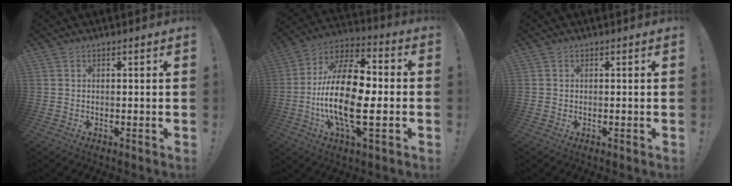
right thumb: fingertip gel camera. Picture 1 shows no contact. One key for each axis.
{"total": 23.6, "fx": -3.5, "fy": 10.6, "fz": 20.8, "tx": -0.399, "ty": 0.009, "tz": -0.061}
{"total": 0.0}